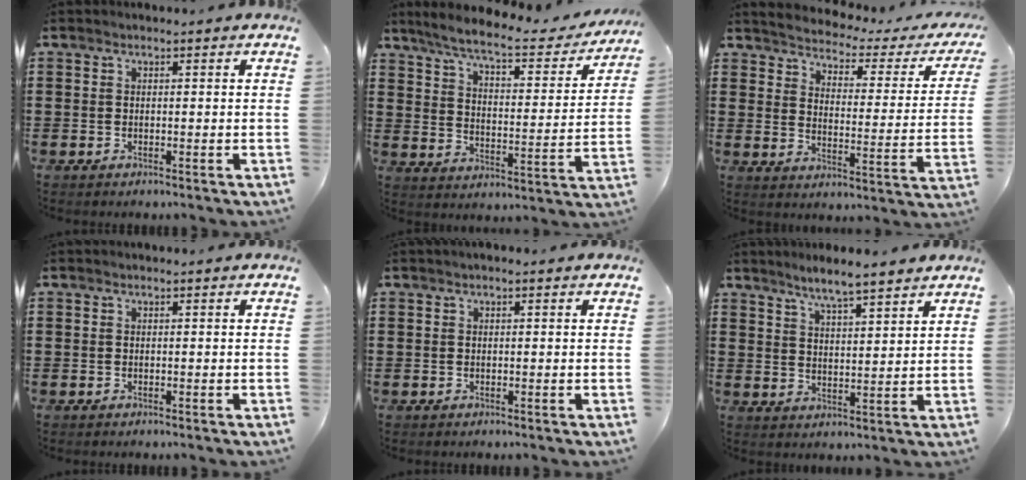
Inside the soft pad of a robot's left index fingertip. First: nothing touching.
{"total": 7.2, "force": [6.0, 0.5, 4.1], "torque": [-0.103, -0.033, 0.098]}
{"total": 2.4, "force": [2.3, 0.1, 0.6], "torque": [-0.032, -0.026, 0.029]}
{"total": 0.0}
{"total": 0.6, "force": [0.4, 0.1, 0.5], "torque": [-0.009, 0.002, 0.006]}
{"total": 4.7, "force": [4.4, -0.2, 1.6], "torque": [-0.045, -0.017, 0.077]}